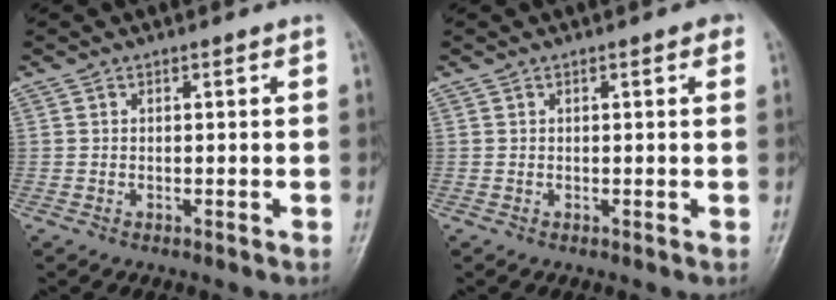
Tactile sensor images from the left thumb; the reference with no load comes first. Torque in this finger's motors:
{"motor_torque": [0.28, -0.08, 0.05, -0.15, 0.00]}